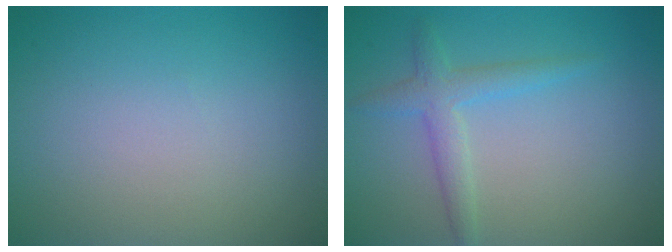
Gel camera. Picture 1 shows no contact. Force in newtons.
{"total": 1.8, "press": 1.8, "slide": 0.1}